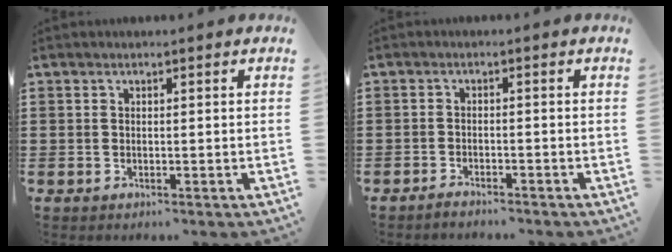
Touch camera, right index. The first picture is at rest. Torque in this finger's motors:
{"motor_torque": [0.43, -0.49, 0.04, 0.00]}